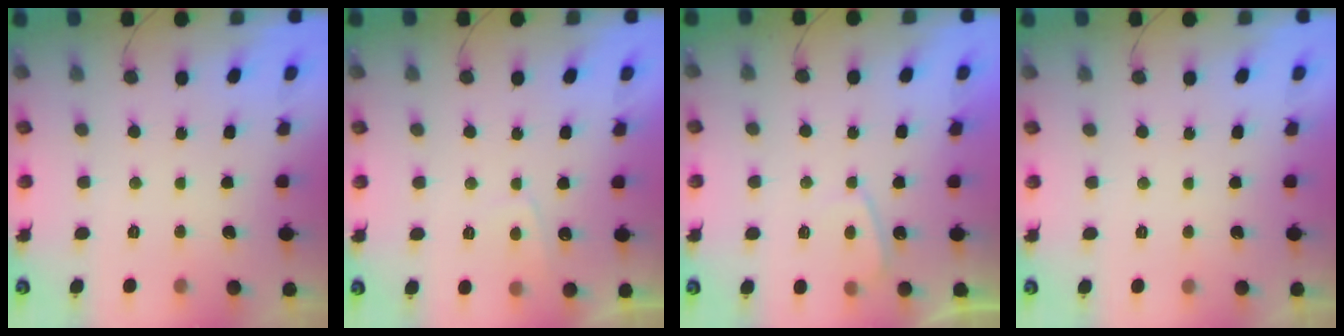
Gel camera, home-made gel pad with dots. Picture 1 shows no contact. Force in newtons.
{"total": 1.8, "press": 1.7, "slide": 0.7}
{"total": 2.5, "press": 2.4, "slide": 0.7}
{"total": 2.3, "press": 2.2, "slide": 0.3}